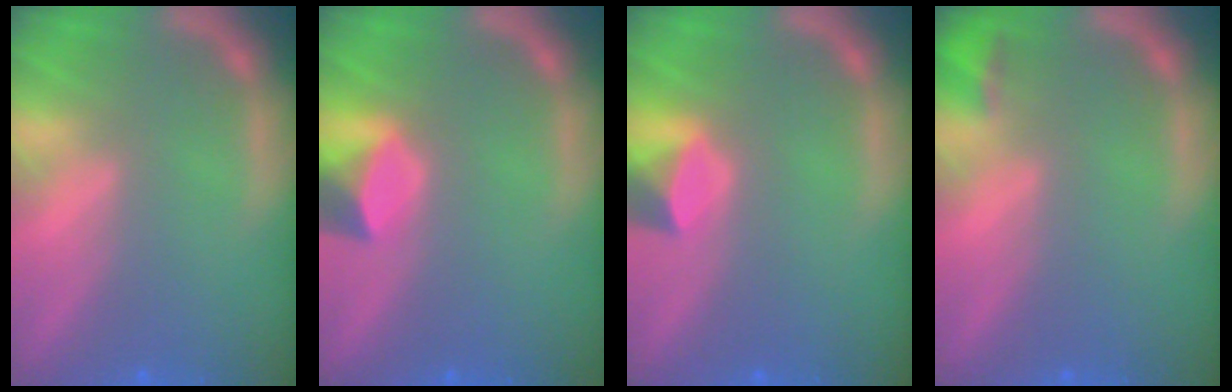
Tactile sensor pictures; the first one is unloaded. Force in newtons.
{"total": 3.0}
{"total": 2.4}
{"total": 1.4}